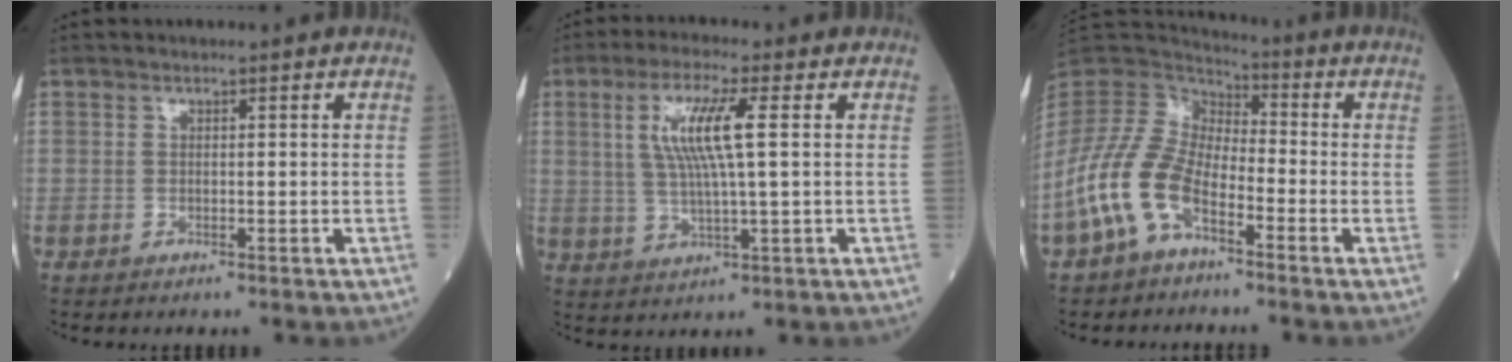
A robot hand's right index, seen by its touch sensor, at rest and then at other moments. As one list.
[{"total": 8.3, "force": [2.0, 0.3, 8.0], "torque": [-0.169, 0.005, 0.040]}, {"total": 11.0, "force": [-5.4, 5.6, 7.8], "torque": [-0.186, 0.011, -0.112]}]